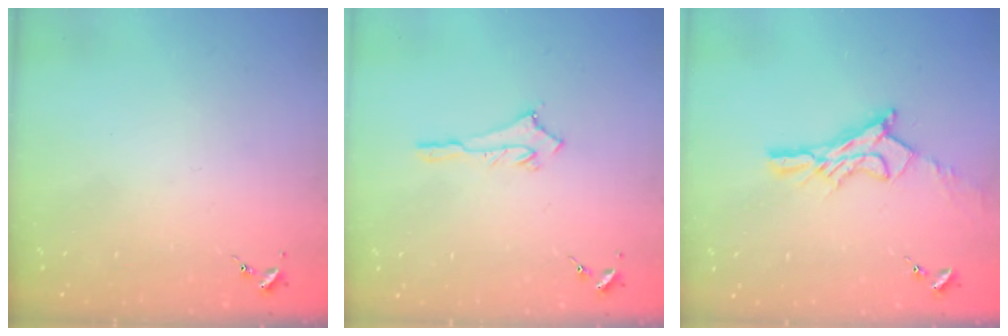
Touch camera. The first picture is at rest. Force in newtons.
{"total": 2.8, "press": 2.8, "slide": 0.2}
{"total": 12.1, "press": 12.1, "slide": 0.7}